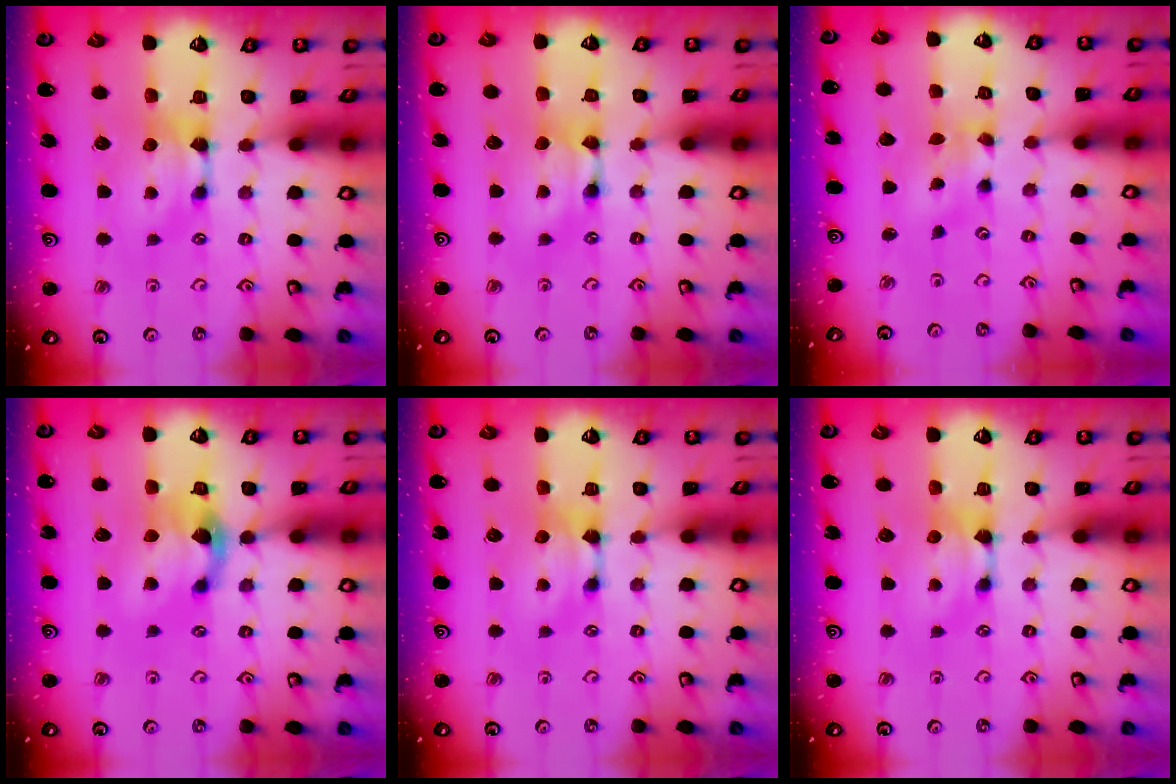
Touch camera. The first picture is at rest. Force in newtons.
{"total": 1.6, "press": 1.6, "slide": 0.2}
{"total": 1.5, "press": 1.0, "slide": 1.1}
{"total": 2.9, "press": 2.2, "slide": 1.9}
{"total": 0.0}
{"total": 0.0}